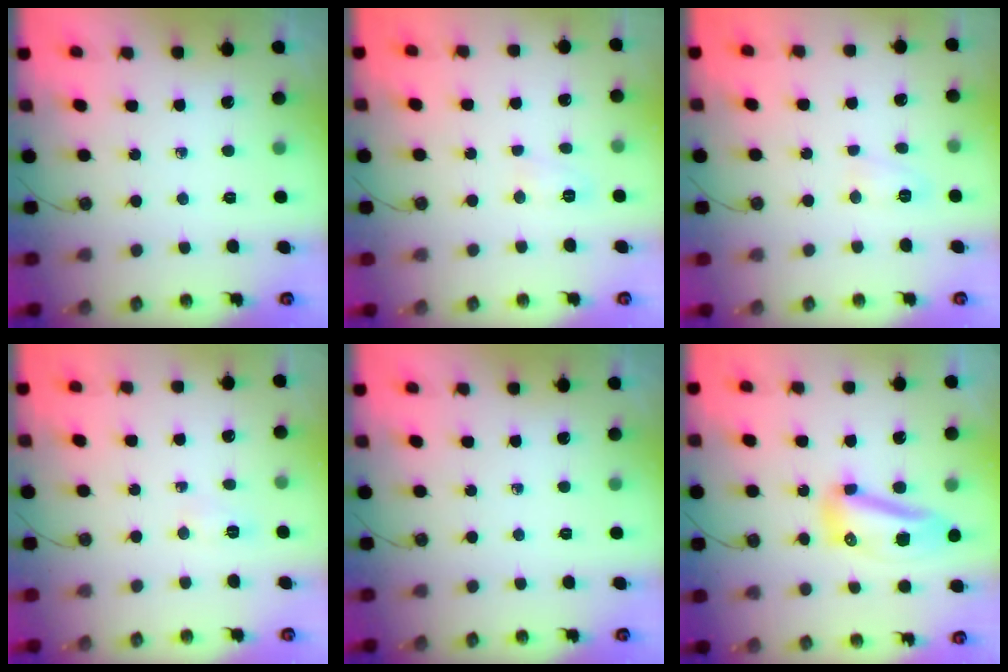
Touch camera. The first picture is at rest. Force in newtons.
{"total": 4.1, "press": 4.0, "slide": 0.5}
{"total": 5.3, "press": 5.2, "slide": 0.7}
{"total": 3.1, "press": 2.8, "slide": 1.3}
{"total": 0.0}
{"total": 11.9, "press": 11.9, "slide": 0.3}